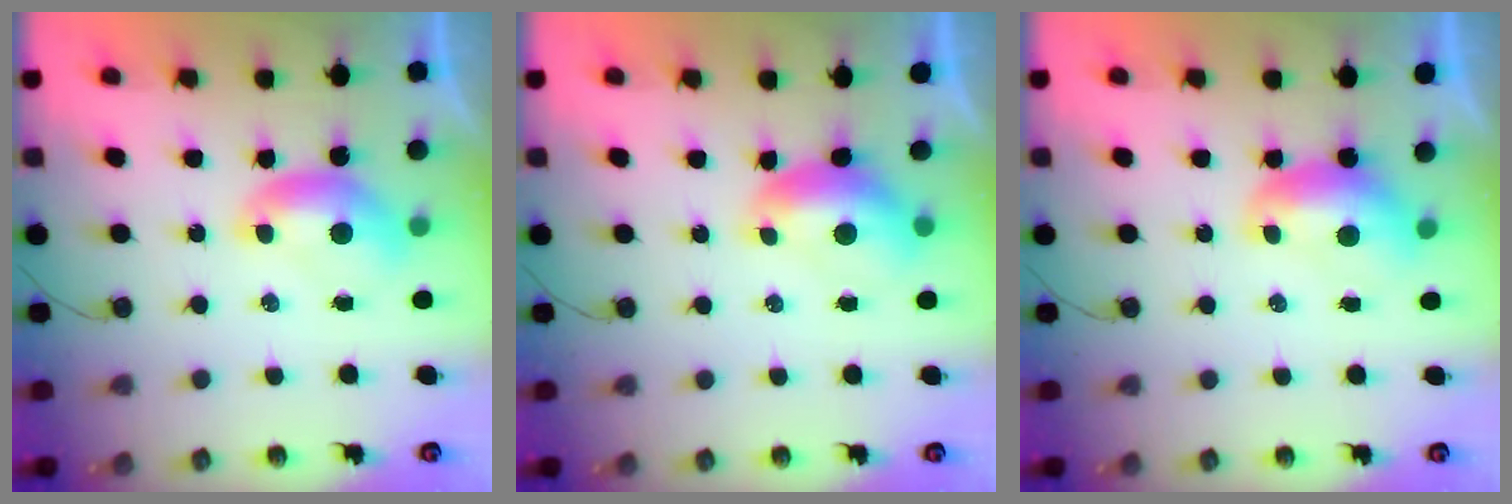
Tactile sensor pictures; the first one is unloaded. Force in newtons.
{"total": 0.5, "press": 0.1, "slide": 0.5}
{"total": 1.2, "press": 1.1, "slide": 0.3}